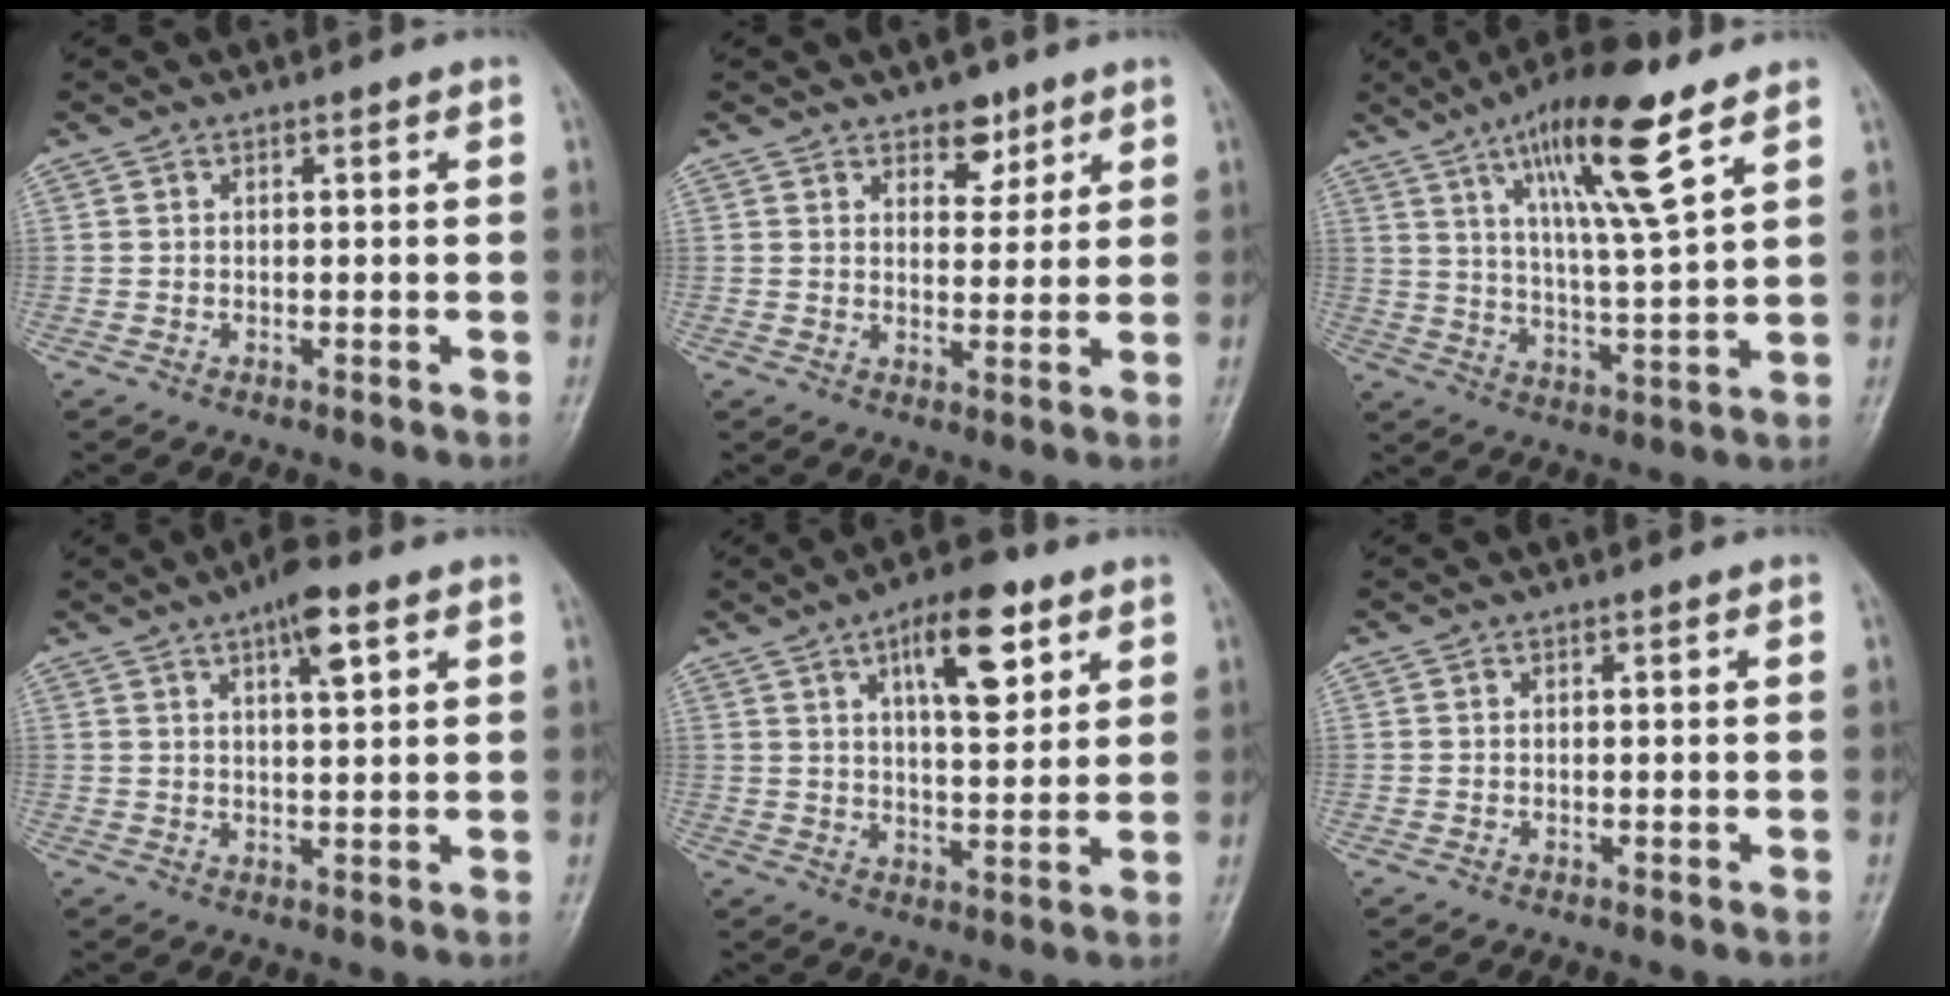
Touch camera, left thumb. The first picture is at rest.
{"total": 5.1, "force": [3.3, 3.0, 2.4], "torque": [-0.005, -0.020, 0.049]}
{"total": 15.0, "force": [8.5, 2.3, 12.2], "torque": [-0.206, -0.042, 0.148]}
{"total": 6.5, "force": [3.4, 1.8, 5.2], "torque": [-0.076, -0.008, 0.051]}
{"total": 11.5, "force": [5.6, 4.5, 9.0], "torque": [-0.117, -0.024, 0.085]}
{"total": 0.0}